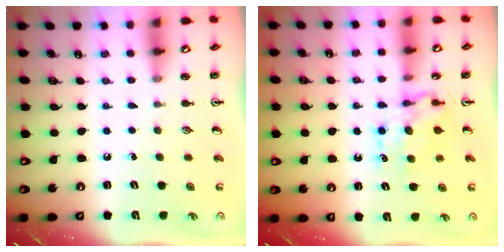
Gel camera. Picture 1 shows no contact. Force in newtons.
{"total": 7.0, "press": 7.0, "slide": 0.5}